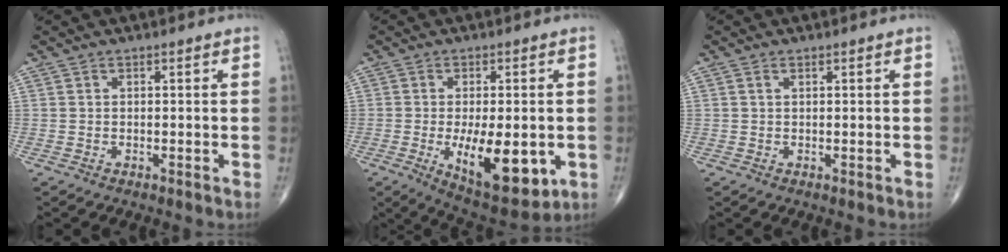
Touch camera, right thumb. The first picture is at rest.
{"total": 14.7, "force": [-3.3, 6.2, 13.0], "torque": [-0.181, -0.021, -0.033]}
{"total": 0.7, "force": [0.4, 0.3, 0.5], "torque": [-0.013, 0.004, 0.007]}